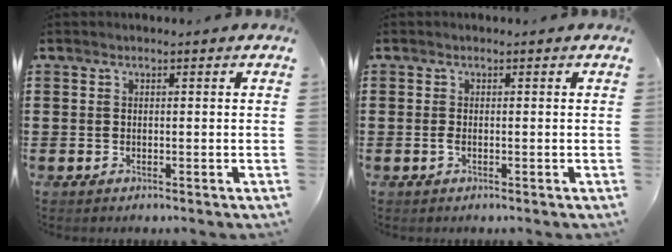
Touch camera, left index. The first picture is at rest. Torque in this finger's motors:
{"motor_torque": [0.20, 0.15, 0.08, 0.03]}